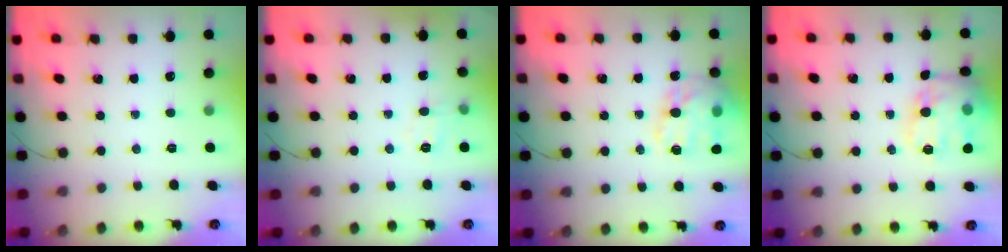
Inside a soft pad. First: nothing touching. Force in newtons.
{"total": 4.4, "press": 4.2, "slide": 1.3}
{"total": 19.0, "press": 18.8, "slide": 2.9}
{"total": 16.2, "press": 16.0, "slide": 2.5}